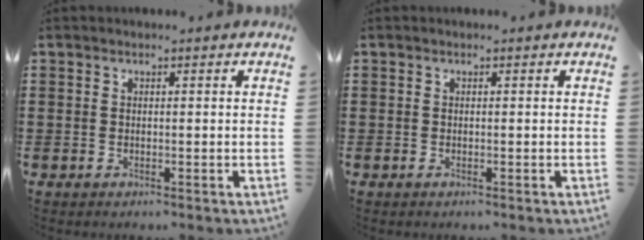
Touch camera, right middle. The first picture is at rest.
{"total": 0.0}